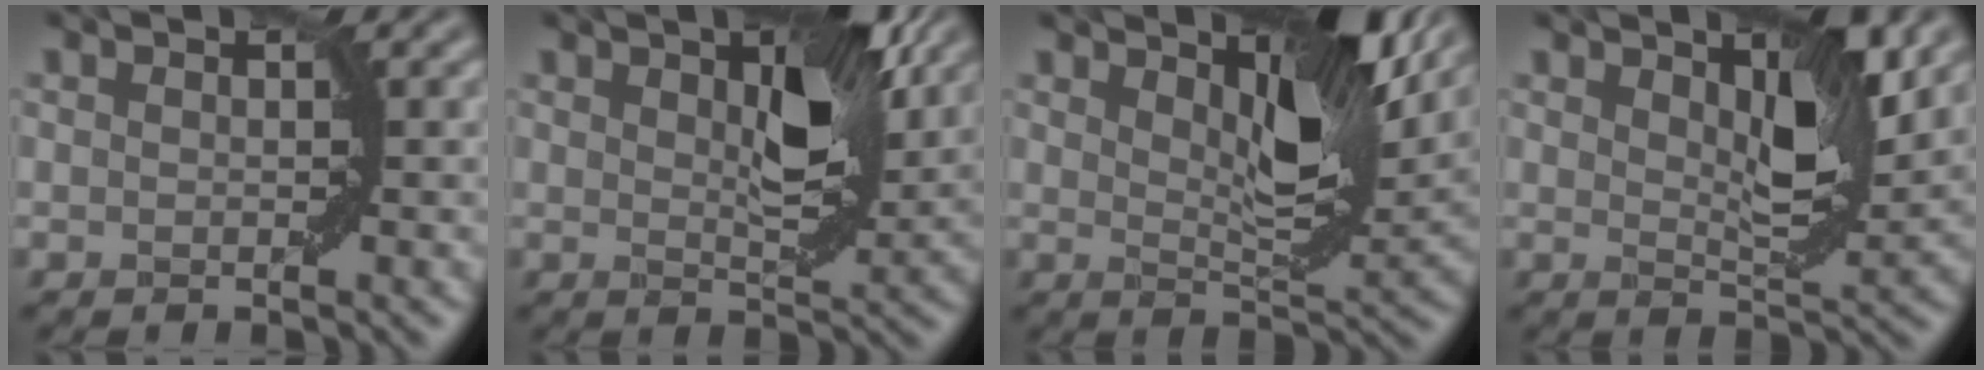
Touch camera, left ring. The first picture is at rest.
{"total": 6.4, "force": [2.4, 2.4, 5.4], "torque": [-0.080, 0.000, 0.041]}
{"total": 7.1, "force": [4.1, 2.1, 5.5], "torque": [-0.084, -0.002, 0.065]}
{"total": 5.2, "force": [2.5, 1.5, 4.3], "torque": [-0.065, -0.005, 0.040]}